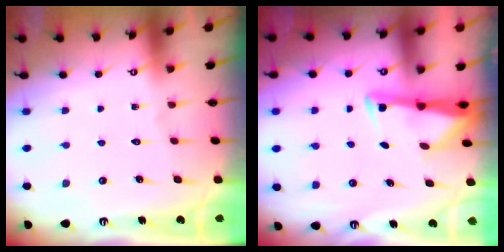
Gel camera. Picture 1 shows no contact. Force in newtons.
{"total": 2.9, "press": 2.9, "slide": 0.4}